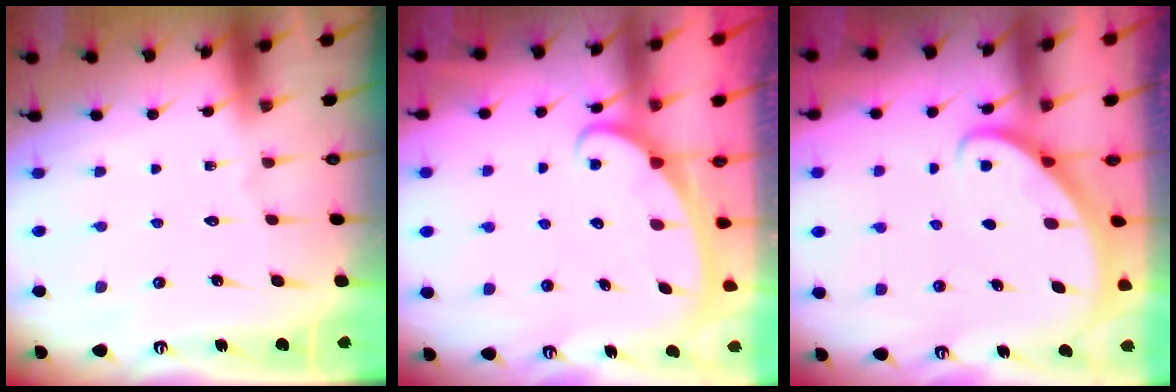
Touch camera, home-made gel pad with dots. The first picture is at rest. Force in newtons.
{"total": 2.3, "press": 2.3, "slide": 0.4}
{"total": 2.8, "press": 2.8, "slide": 0.2}